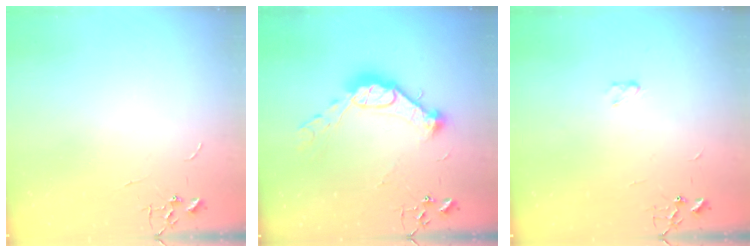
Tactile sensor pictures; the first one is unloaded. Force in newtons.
{"total": 15.3, "press": 15.2, "slide": 1.9}
{"total": 2.9, "press": 2.9, "slide": 0.4}